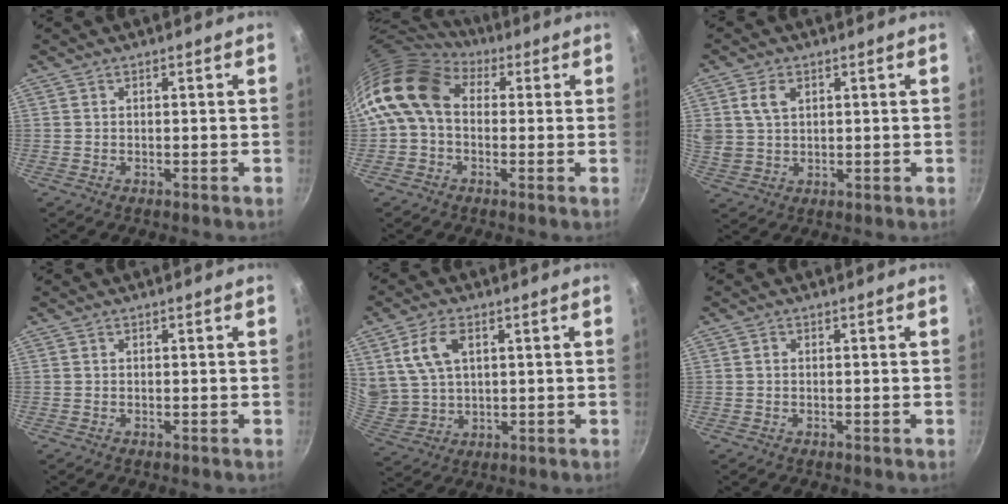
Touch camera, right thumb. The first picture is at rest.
{"total": 11.7, "force": [1.7, 8.8, 7.6], "torque": [-0.124, 0.014, 0.008]}
{"total": 6.2, "force": [2.3, 4.3, 3.8], "torque": [-0.064, -0.002, 0.047]}
{"total": 0.0}
{"total": 10.0, "force": [3.6, 6.5, 6.7], "torque": [-0.116, -0.013, 0.081]}
{"total": 0.6, "force": [0.1, 0.5, 0.3], "torque": [-0.003, 0.004, -0.001]}